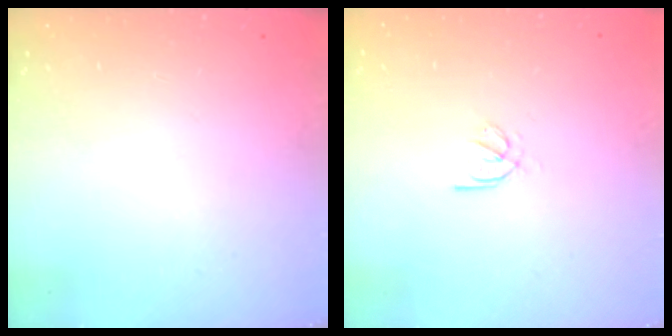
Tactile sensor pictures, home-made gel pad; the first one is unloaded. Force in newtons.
{"total": 2.2, "press": 2.2, "slide": 0.5}